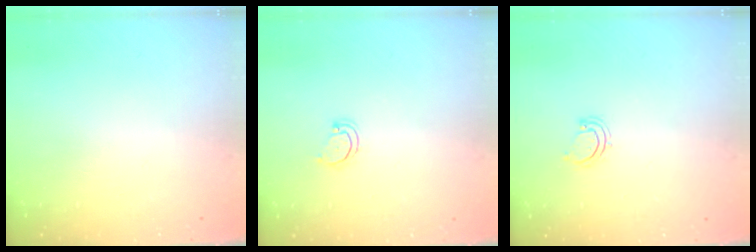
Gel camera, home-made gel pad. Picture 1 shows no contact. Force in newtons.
{"total": 3.6, "press": 3.5, "slide": 0.4}
{"total": 2.9, "press": 2.9, "slide": 0.3}